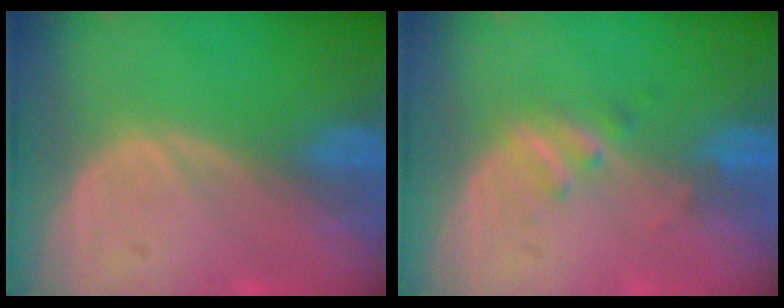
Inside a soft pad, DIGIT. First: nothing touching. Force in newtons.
{"total": 1.9, "press": 1.9, "slide": 0.3}